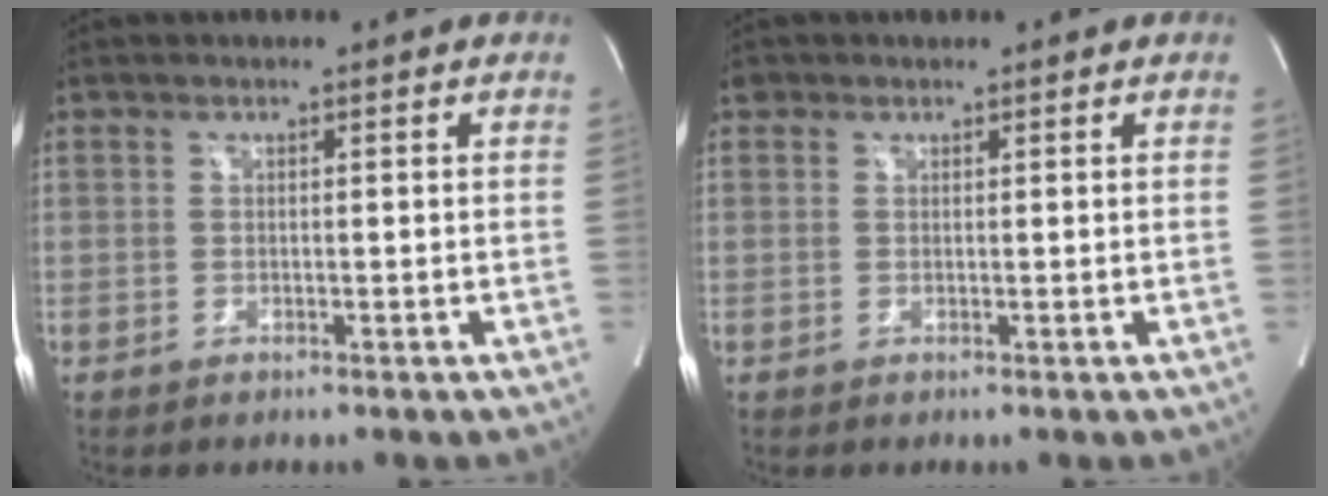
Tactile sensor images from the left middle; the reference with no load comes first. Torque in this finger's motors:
{"motor_torque": [-0.12, 0.13, -0.07, -0.01]}